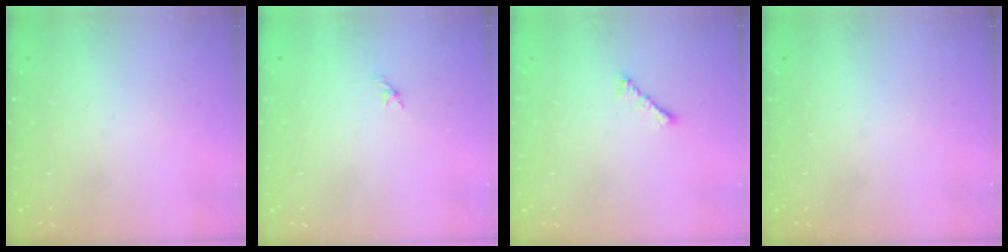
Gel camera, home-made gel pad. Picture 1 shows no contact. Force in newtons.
{"total": 0.5, "press": 0.3, "slide": 0.4}
{"total": 2.0, "press": 1.9, "slide": 0.6}
{"total": 0.0}